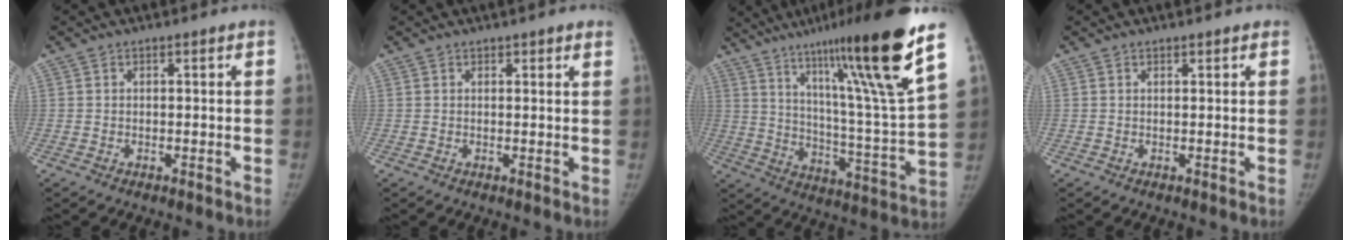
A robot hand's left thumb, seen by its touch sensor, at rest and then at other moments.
{"total": 2.8, "force": [2.0, 0.6, 1.9], "torque": [-0.015, 0.003, 0.024]}
{"total": 26.0, "force": [15.5, 2.1, 20.7], "torque": [-0.302, -0.057, 0.249]}
{"total": 0.8, "force": [0.6, 0.3, 0.4], "torque": [-0.004, -0.002, 0.008]}